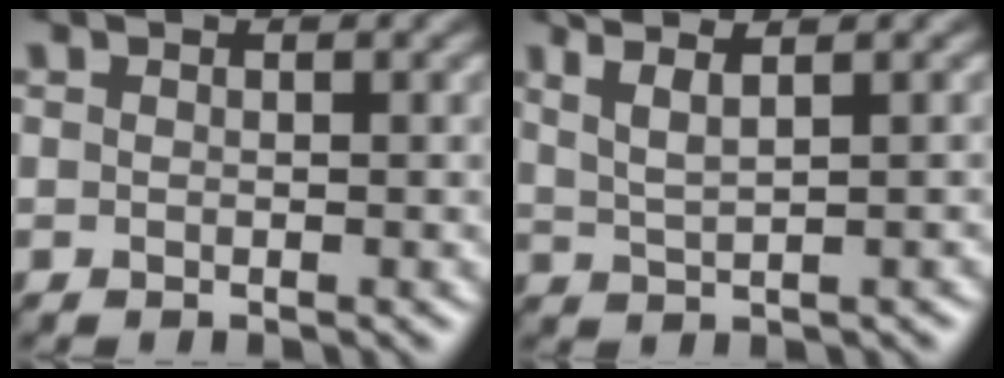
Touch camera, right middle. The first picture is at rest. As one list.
[{"total": 3.7, "force": [2.4, 1.0, 2.6], "torque": [-0.035, 0.011, 0.033]}]